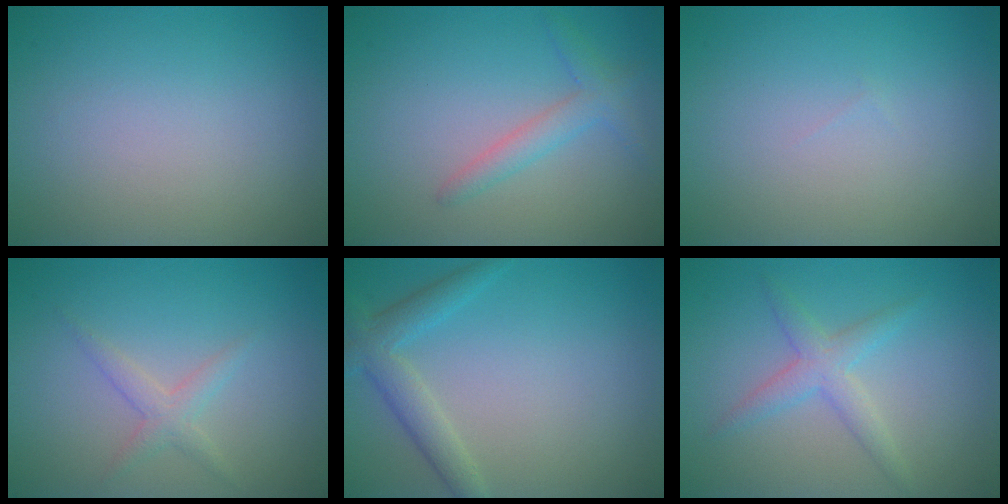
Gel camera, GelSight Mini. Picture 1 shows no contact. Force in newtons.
{"total": 2.2, "press": 2.2, "slide": 0.1}
{"total": 0.0}
{"total": 1.7, "press": 1.7, "slide": 0.1}
{"total": 3.0, "press": 3.0, "slide": 0.1}
{"total": 2.5, "press": 2.5, "slide": 0.1}